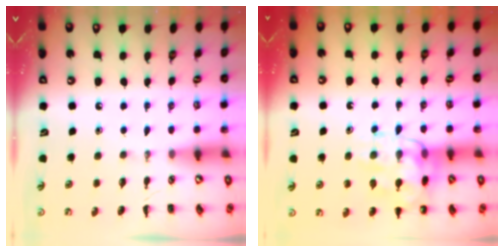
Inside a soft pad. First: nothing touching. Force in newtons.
{"total": 14.5, "press": 14.4, "slide": 1.6}